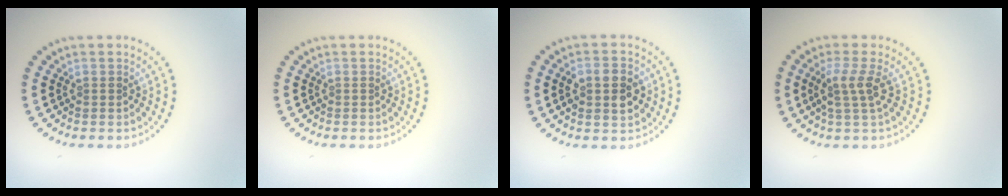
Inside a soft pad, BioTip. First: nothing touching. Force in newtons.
{"total": 0.0}
{"total": 3.8, "press": 3.8, "slide": 0.3}
{"total": 2.6, "press": 2.0, "slide": 1.6}